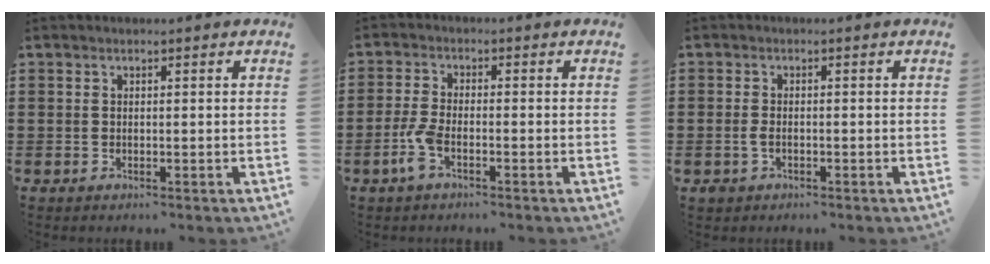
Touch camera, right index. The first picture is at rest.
{"total": 4.0, "force": [-1.9, 1.2, 3.3], "torque": [-0.084, -0.006, -0.041]}
{"total": 1.5, "force": [-0.7, 0.7, 1.0], "torque": [-0.022, 0.001, -0.014]}